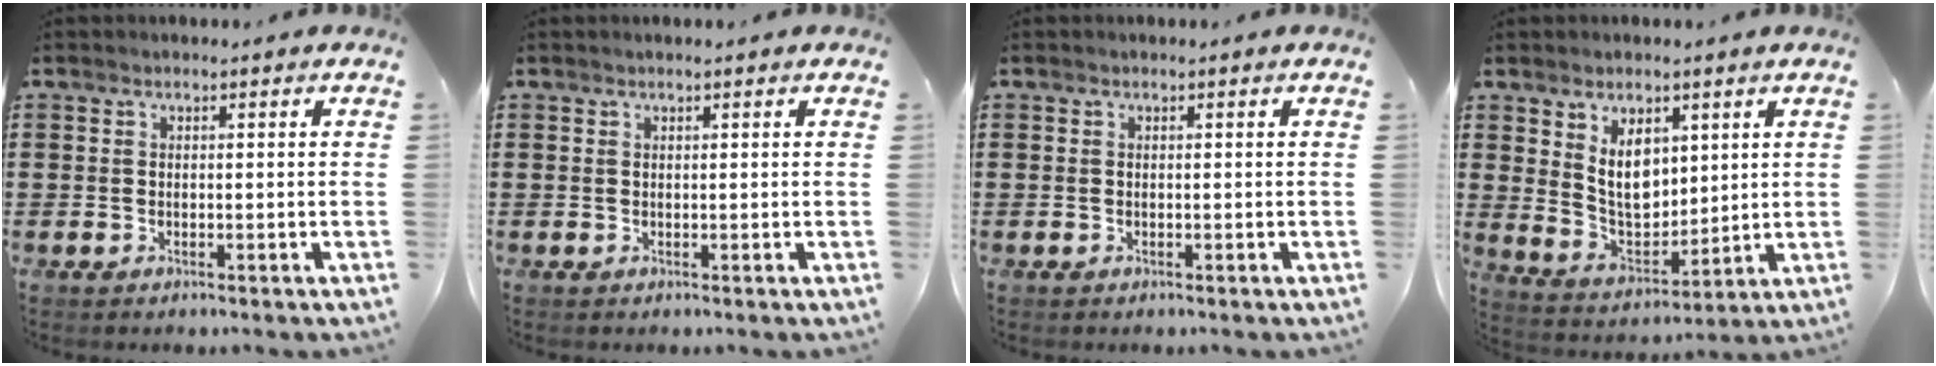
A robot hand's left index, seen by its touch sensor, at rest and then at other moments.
{"total": 0.0}
{"total": 0.0}
{"total": 7.6, "force": [3.4, 4.9, 4.8], "torque": [-0.086, -0.008, 0.061]}